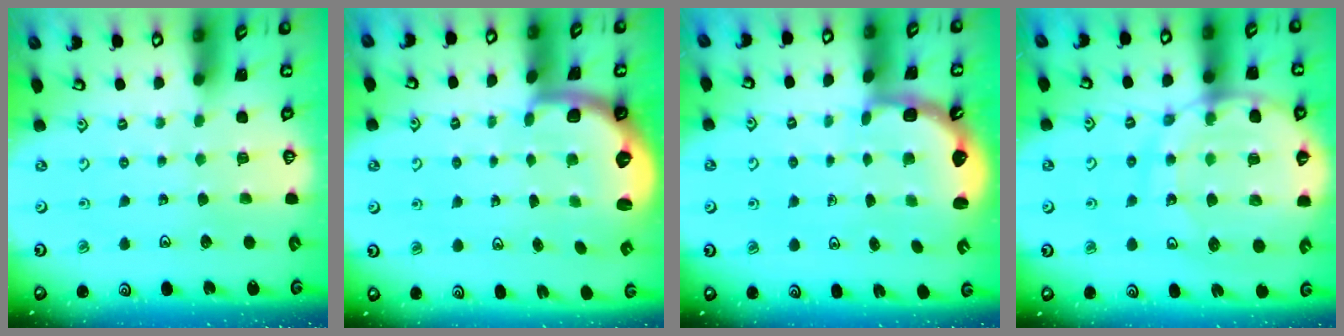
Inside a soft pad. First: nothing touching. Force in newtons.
{"total": 2.1, "press": 2.0, "slide": 0.8}
{"total": 2.6, "press": 2.2, "slide": 1.4}
{"total": 19.4, "press": 19.2, "slide": 3.3}